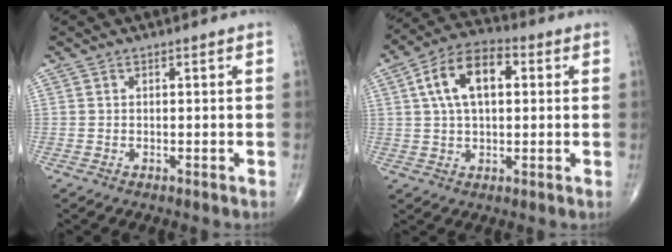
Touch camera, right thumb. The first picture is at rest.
{"total": 12.1, "force": [2.8, 6.6, 9.8], "torque": [-0.170, 0.022, 0.042]}